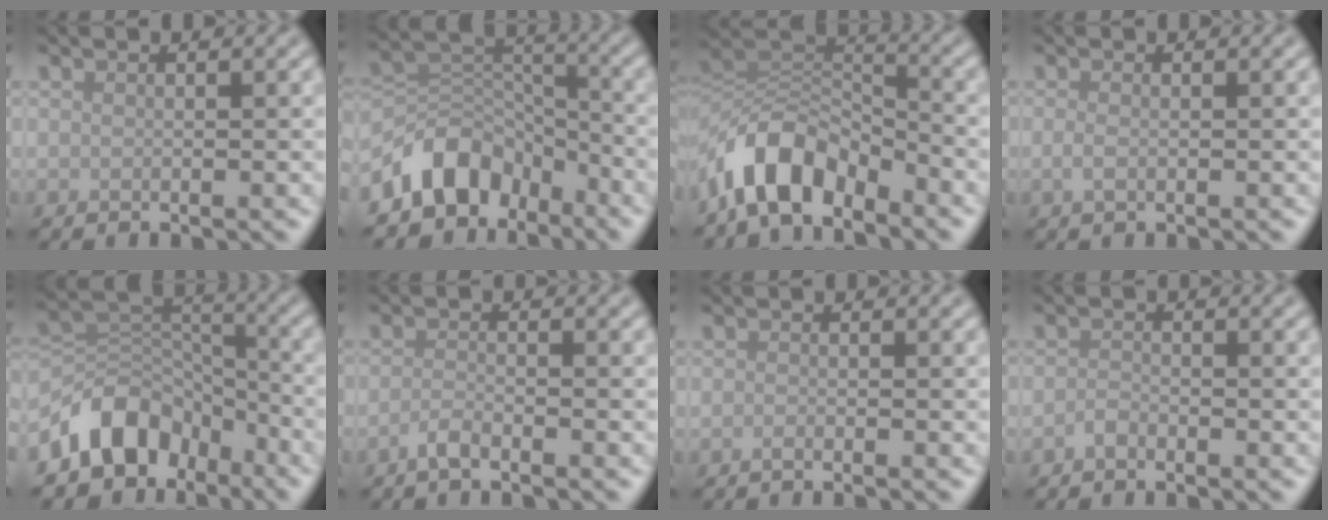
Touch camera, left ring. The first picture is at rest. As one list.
[{"total": 6.9, "force": [-4.6, 4.4, 2.5], "torque": [-0.020, 0.001, -0.091]}, {"total": 7.1, "force": [-5.1, 3.3, 3.8], "torque": [-0.055, 0.005, -0.101]}, {"total": 1.0, "force": [-0.2, 0.5, 0.9], "torque": [-0.024, -0.002, -0.008]}, {"total": 7.8, "force": [-4.9, 5.2, 3.1], "torque": [-0.032, 0.001, -0.096]}, {"total": 1.6, "force": [-1.3, 0.3, 1.0], "torque": [-0.019, 0.003, -0.031]}, {"total": 1.0, "force": [-0.8, 0.2, 0.6], "torque": [-0.004, -0.004, -0.019]}, {"total": 1.0, "force": [-0.9, 0.3, 0.4], "torque": [-0.009, 0.001, -0.020]}]